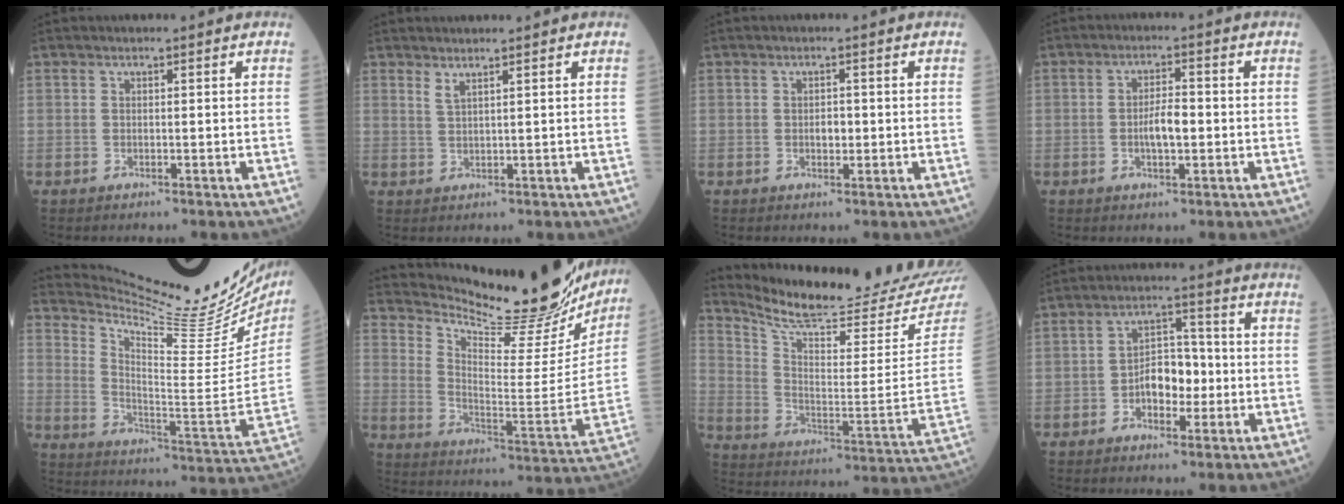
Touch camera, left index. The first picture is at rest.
{"total": 1.7, "force": [1.4, -0.2, 0.9], "torque": [-0.021, -0.007, 0.030]}
{"total": 1.6, "force": [-0.1, 1.0, 1.3], "torque": [-0.021, 0.001, 0.000]}
{"total": 4.2, "force": [-0.6, 1.3, 3.9], "torque": [-0.075, 0.003, -0.013]}
{"total": 26.2, "force": [23.9, 3.5, 10.1], "torque": [-0.164, -0.094, 0.321]}
{"total": 25.4, "force": [23.4, 3.9, 9.2], "torque": [-0.152, -0.088, 0.314]}
{"total": 21.4, "force": [20.4, 0.8, 6.3], "torque": [-0.124, -0.095, 0.287]}
{"total": 6.5, "force": [-1.5, 3.7, 5.1], "torque": [-0.090, 0.018, -0.028]}